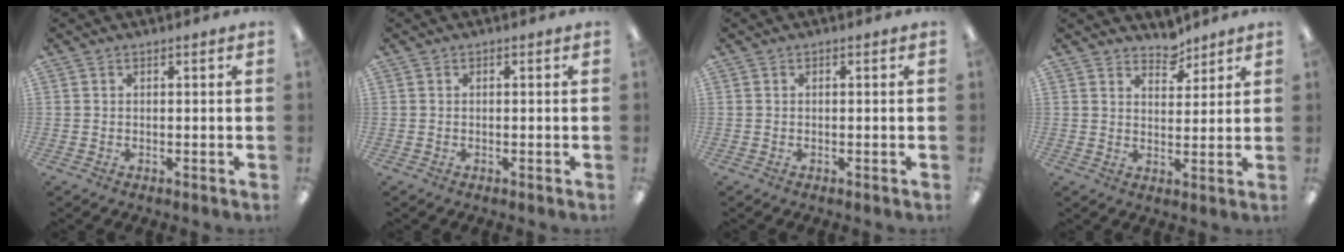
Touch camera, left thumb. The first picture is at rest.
{"total": 0.0}
{"total": 0.0}
{"total": 5.1, "force": [4.6, 2.1, 0.8], "torque": [0.004, -0.033, 0.081]}